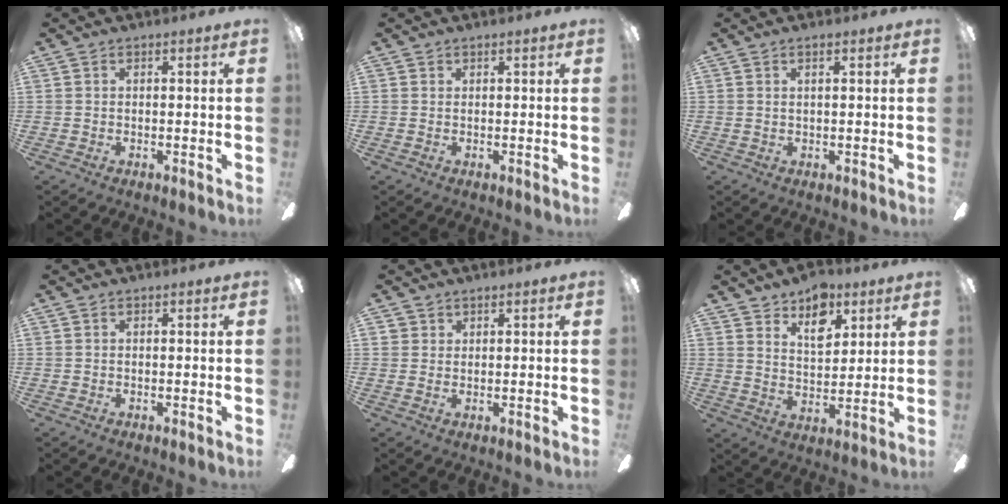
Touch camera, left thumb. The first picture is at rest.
{"total": 0.0}
{"total": 1.4, "force": [0.5, 0.1, 1.3], "torque": [-0.027, 0.001, 0.008]}
{"total": 0.0}
{"total": 1.3, "force": [1.0, 0.8, 0.2], "torque": [-0.006, 0.000, 0.021]}
{"total": 9.7, "force": [6.2, 5.4, 5.1], "torque": [-0.060, -0.029, 0.106]}